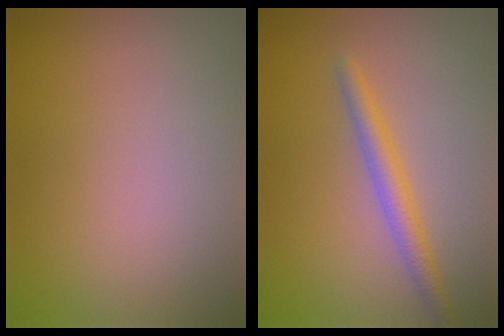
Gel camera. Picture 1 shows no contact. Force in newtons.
{"total": 2.4, "press": 2.4, "slide": 0.0}